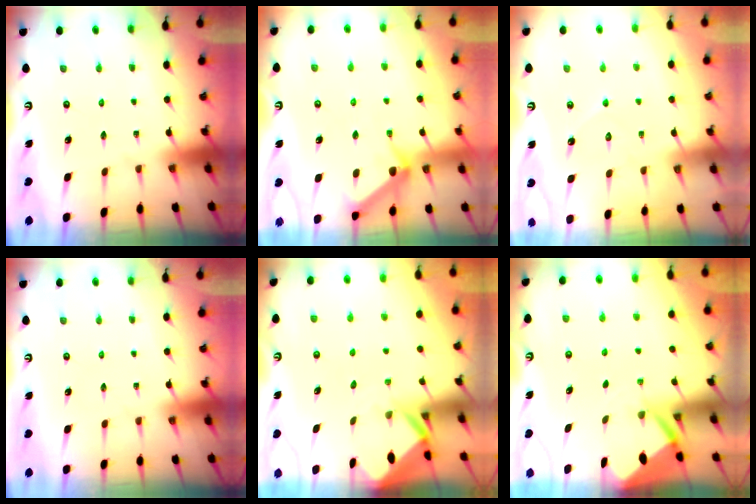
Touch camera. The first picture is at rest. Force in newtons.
{"total": 8.6, "press": 8.6, "slide": 0.2}
{"total": 5.5, "press": 5.5, "slide": 0.5}
{"total": 0.0}
{"total": 2.7, "press": 2.7, "slide": 0.2}
{"total": 2.8, "press": 2.8, "slide": 0.3}